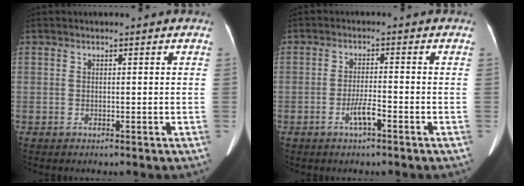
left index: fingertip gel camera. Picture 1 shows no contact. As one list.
[{"total": 2.9, "force": [-2.0, 0.0, 2.2], "torque": [-0.042, -0.010, -0.035]}]